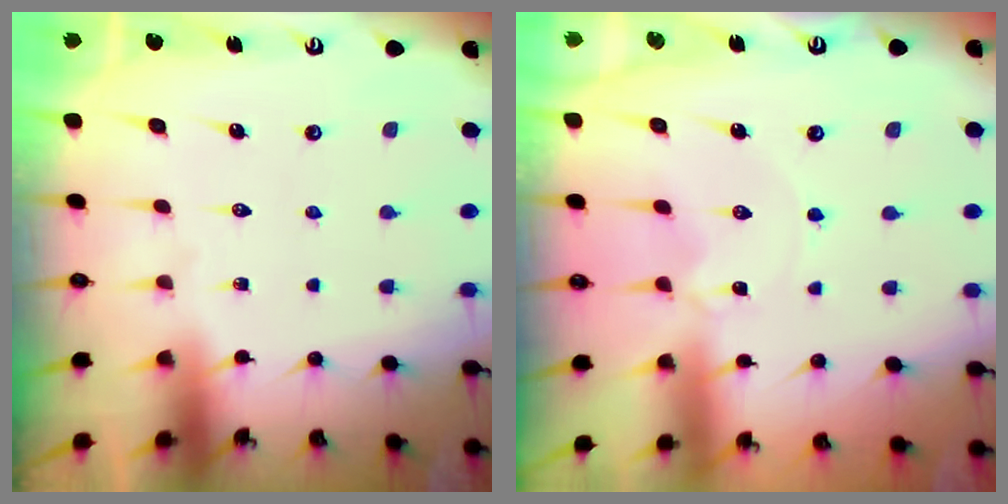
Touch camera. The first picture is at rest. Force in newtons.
{"total": 0.6, "press": 0.5, "slide": 0.2}